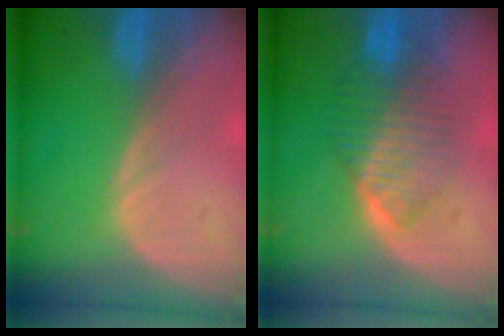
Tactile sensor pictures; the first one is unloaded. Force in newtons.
{"total": 6.9, "press": 6.9, "slide": 0.8}